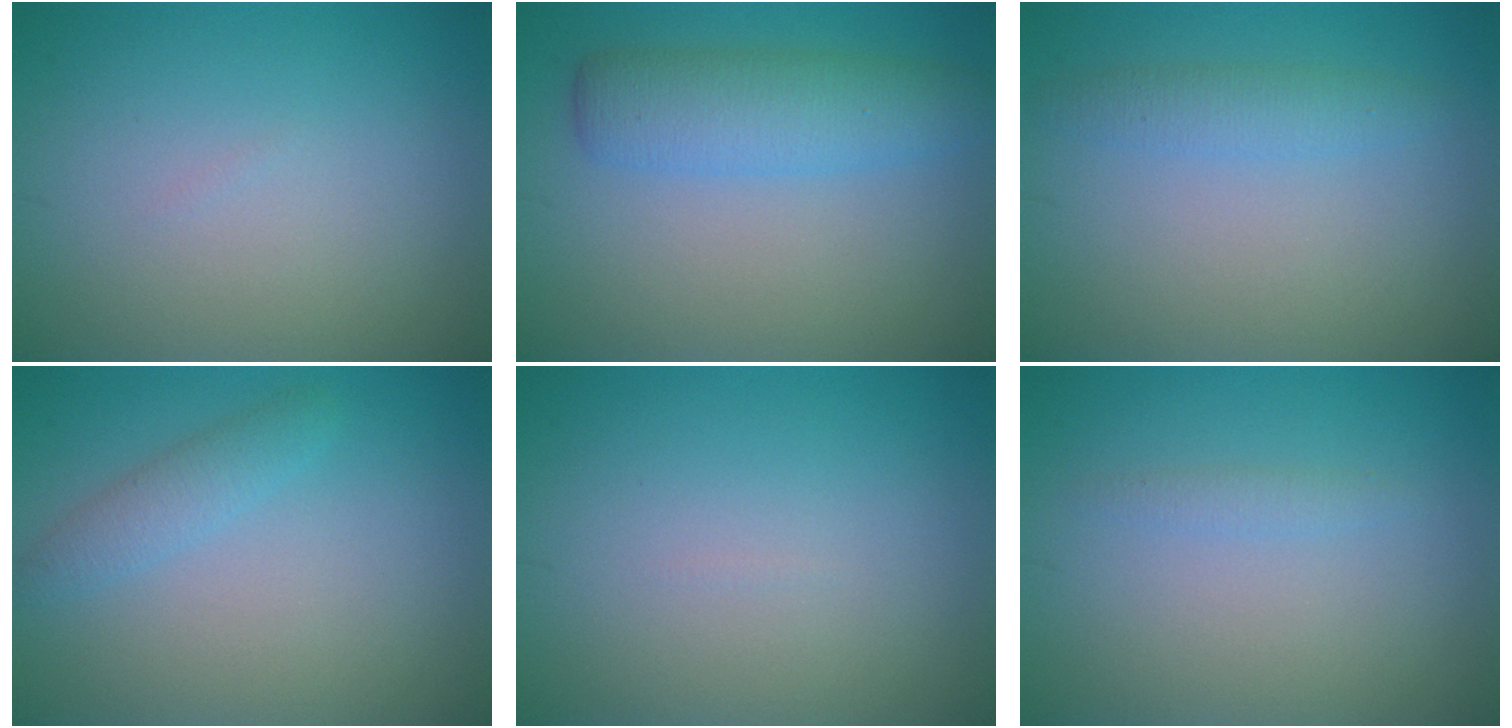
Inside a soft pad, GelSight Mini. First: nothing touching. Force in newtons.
{"total": 4.6, "press": 4.6, "slide": 0.1}
{"total": 2.0, "press": 2.0, "slide": 0.1}
{"total": 1.9, "press": 1.9, "slide": 0.1}
{"total": 0.0}
{"total": 0.8, "press": 0.8, "slide": 0.1}